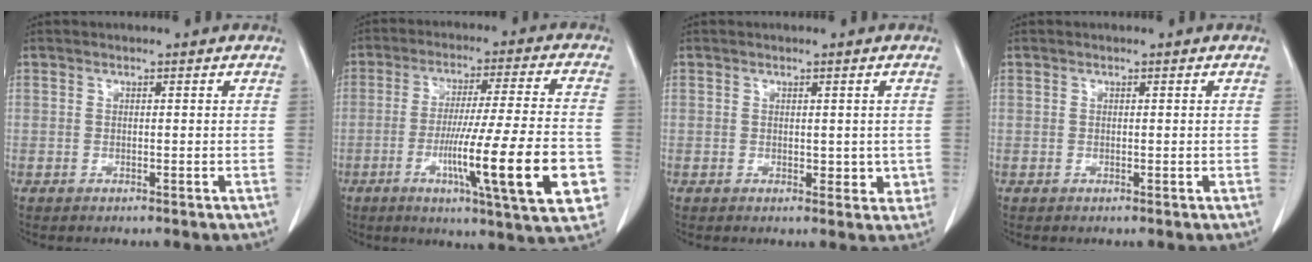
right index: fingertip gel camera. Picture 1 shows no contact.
{"total": 19.4, "force": [-5.9, 0.6, 18.5], "torque": [-0.245, -0.019, -0.086]}
{"total": 2.8, "force": [0.0, 1.9, 2.0], "torque": [-0.012, -0.002, 0.003]}
{"total": 0.0}